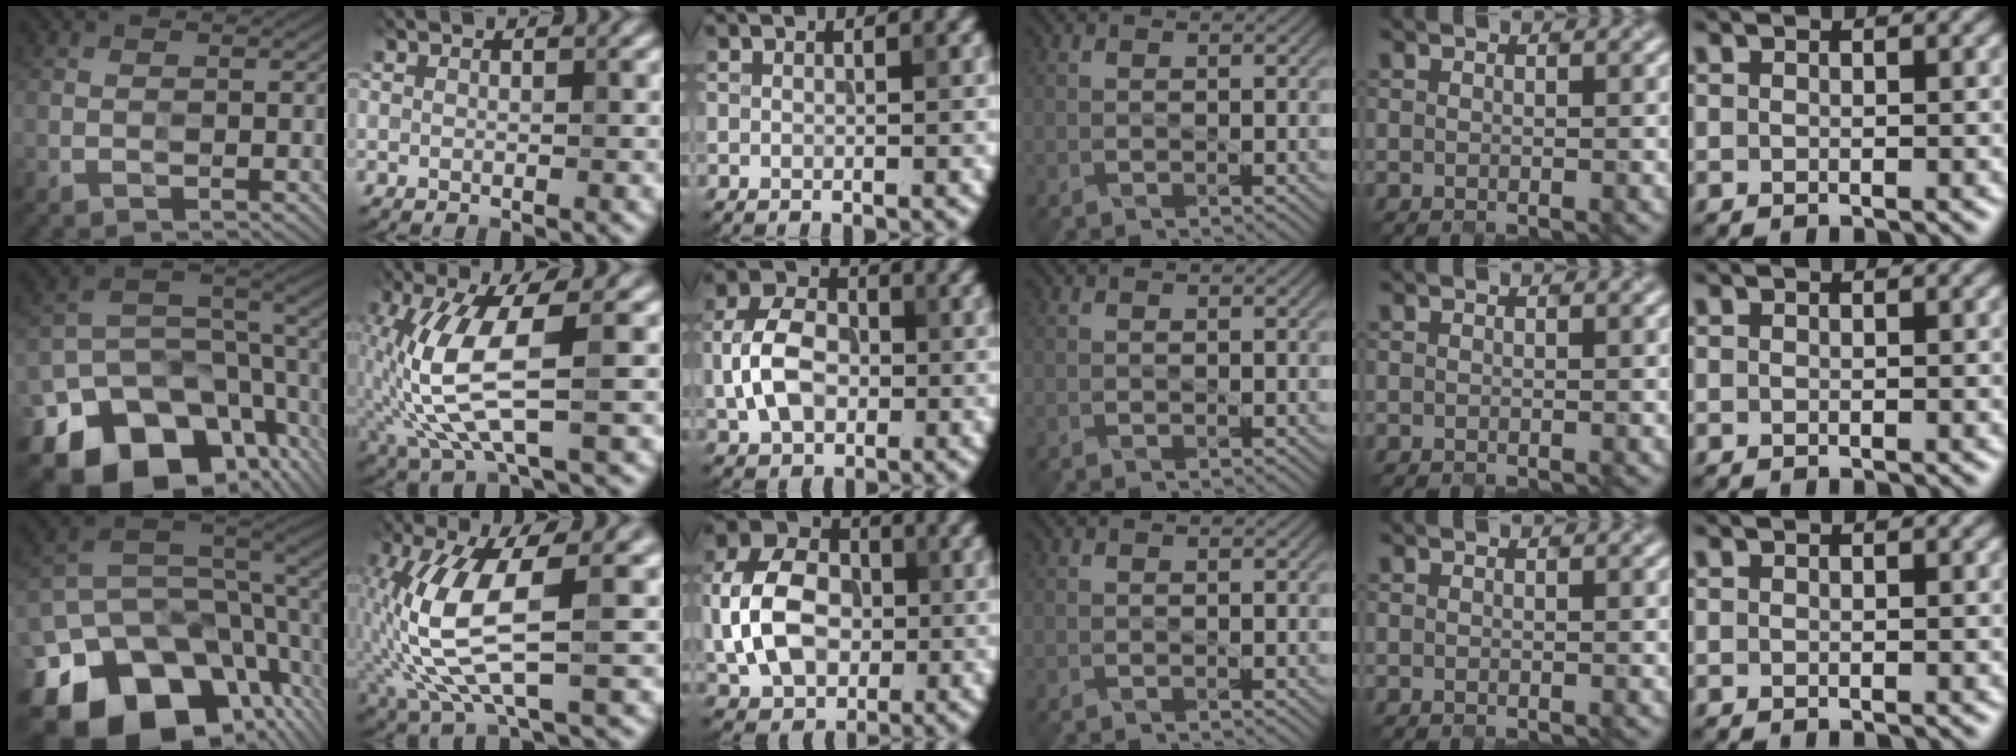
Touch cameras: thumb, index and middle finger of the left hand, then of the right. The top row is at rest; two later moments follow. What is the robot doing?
{"motion": "close", "object": "jewelry box"}